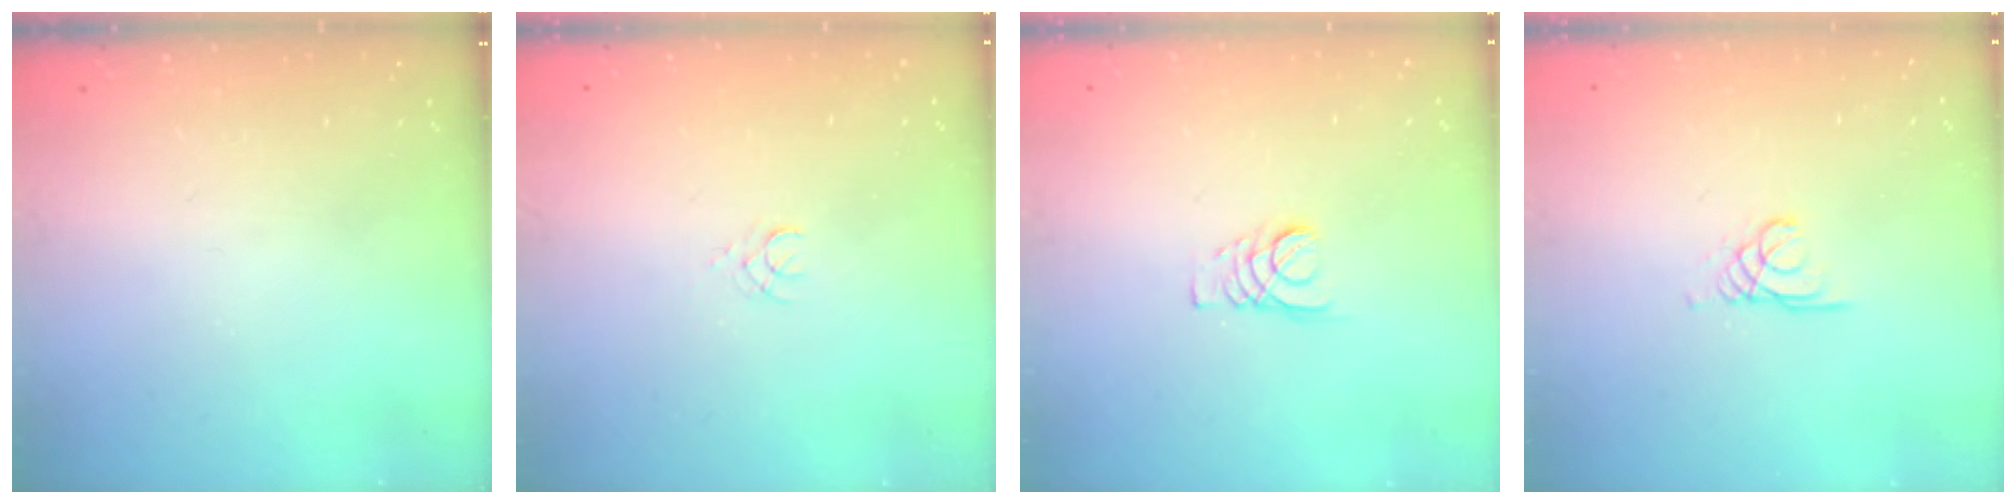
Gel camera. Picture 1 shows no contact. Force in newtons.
{"total": 1.5, "press": 1.5, "slide": 0.2}
{"total": 3.4, "press": 3.4, "slide": 0.5}
{"total": 1.7, "press": 1.7, "slide": 0.1}